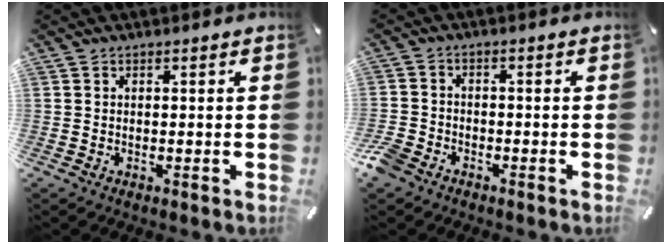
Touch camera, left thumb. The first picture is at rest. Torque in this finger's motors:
{"motor_torque": [-0.57, 0.84, 0.13, 0.12, 0.19]}